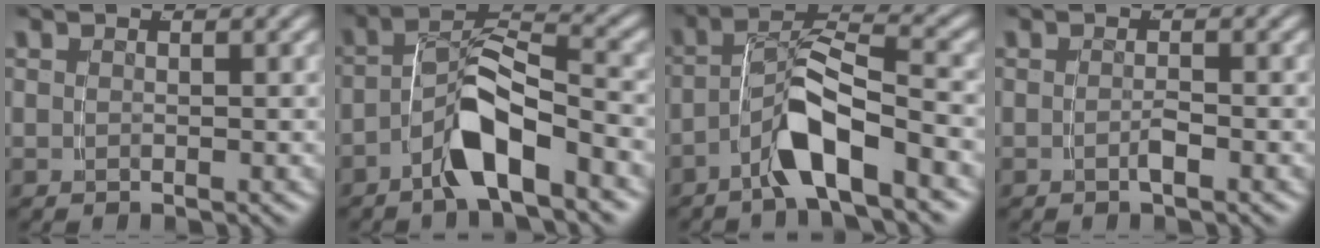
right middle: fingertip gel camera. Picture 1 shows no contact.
{"total": 5.0, "force": [-2.8, 1.4, 3.8], "torque": [-0.061, 0.007, -0.051]}
{"total": 4.7, "force": [-2.6, 0.9, 3.8], "torque": [-0.064, 0.009, -0.048]}
{"total": 1.1, "force": [-0.8, -0.3, 0.6], "torque": [-0.008, 0.001, -0.015]}